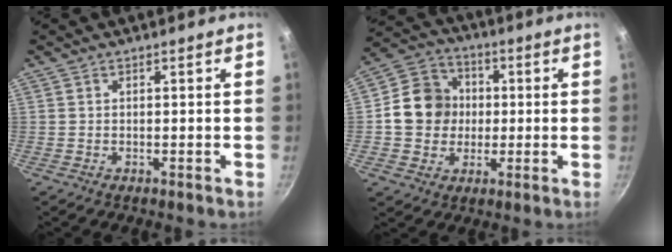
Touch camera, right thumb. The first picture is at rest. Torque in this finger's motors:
{"motor_torque": [0.04, 1.65, 0.60, -0.91, 0.34]}